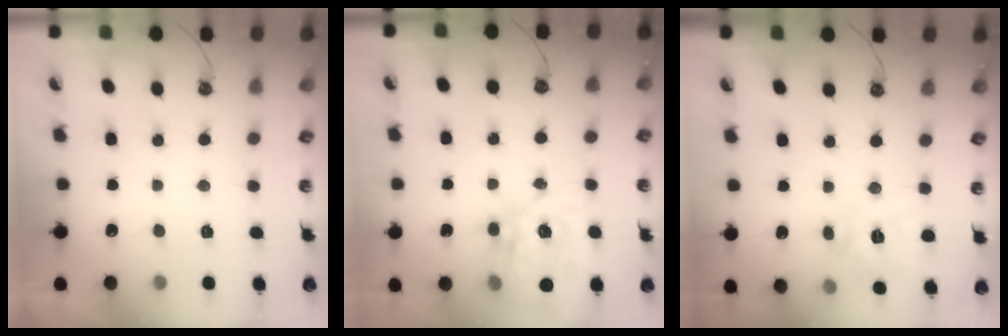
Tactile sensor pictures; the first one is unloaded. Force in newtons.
{"total": 14.5, "press": 14.4, "slide": 1.2}
{"total": 10.7, "press": 10.7, "slide": 1.2}